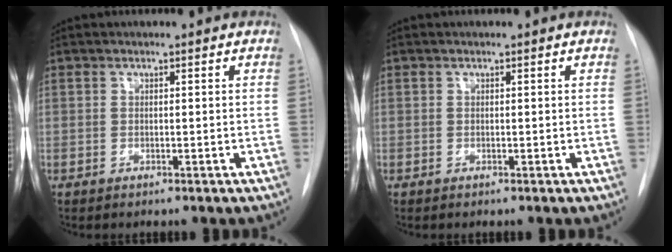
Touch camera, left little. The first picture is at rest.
{"total": 0.0}